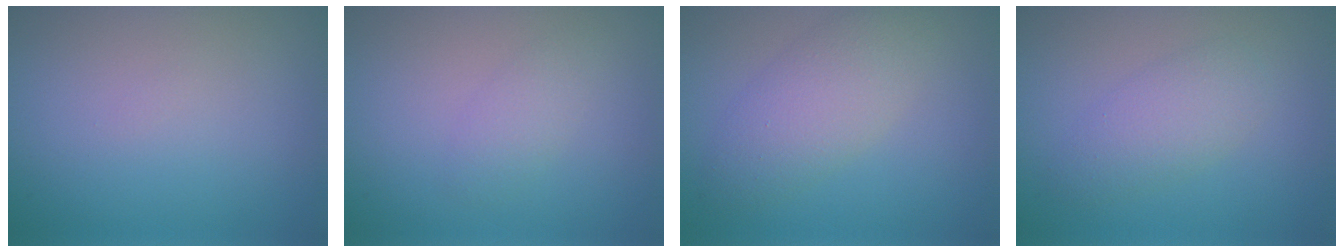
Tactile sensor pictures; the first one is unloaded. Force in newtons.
{"total": 1.6, "press": 1.6, "slide": 0.1}
{"total": 4.3, "press": 4.3, "slide": 0.2}
{"total": 3.0, "press": 3.0, "slide": 0.1}